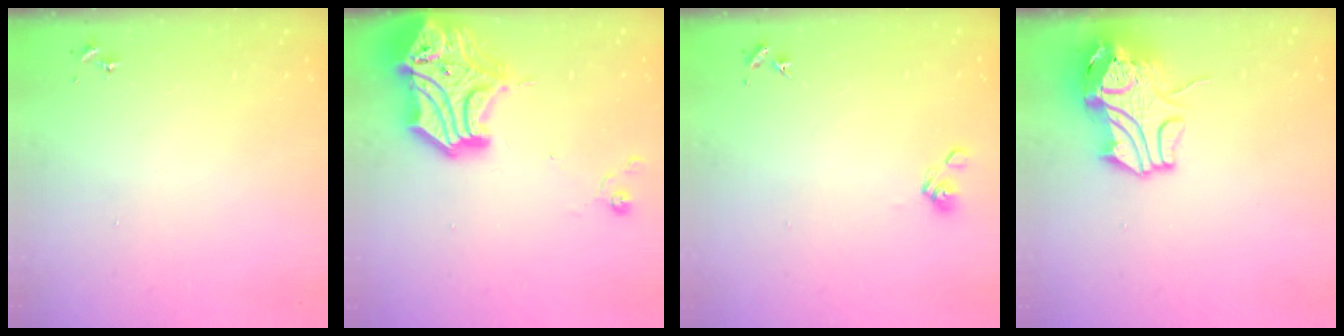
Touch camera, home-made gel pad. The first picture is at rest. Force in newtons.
{"total": 21.9, "press": 21.7, "slide": 2.9}
{"total": 5.2, "press": 4.8, "slide": 2.1}
{"total": 12.8, "press": 12.7, "slide": 1.8}